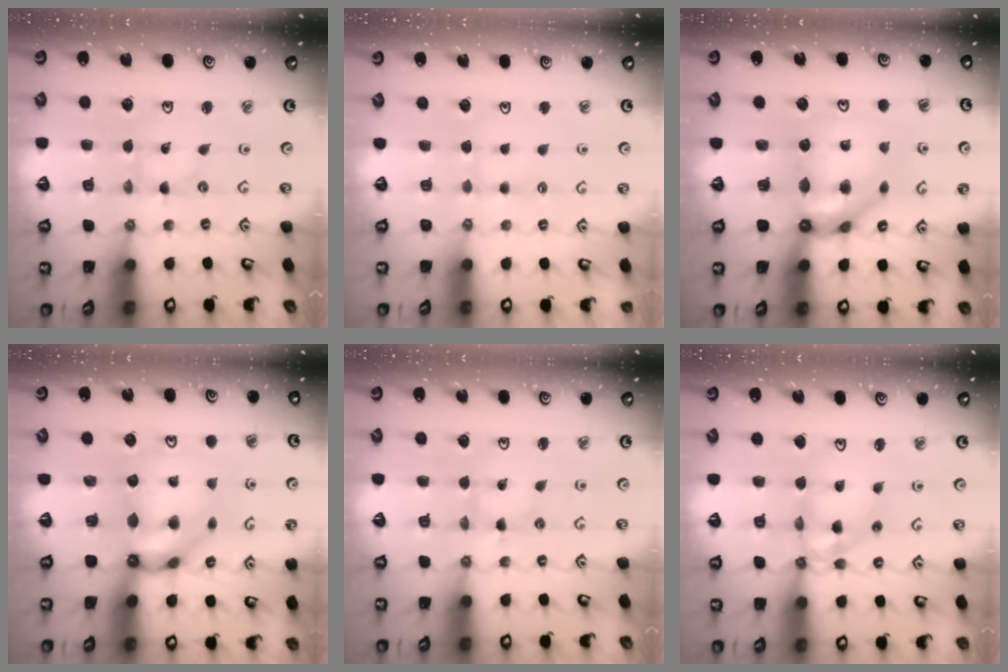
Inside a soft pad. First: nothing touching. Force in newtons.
{"total": 1.9, "press": 1.9, "slide": 0.4}
{"total": 12.3, "press": 12.3, "slide": 1.2}
{"total": 8.8, "press": 8.8, "slide": 0.9}
{"total": 1.4, "press": 1.4, "slide": 0.2}
{"total": 11.7, "press": 11.7, "slide": 0.9}